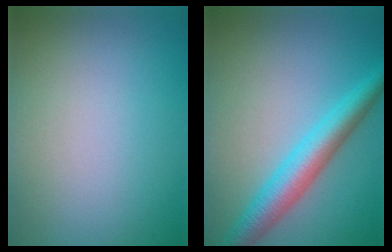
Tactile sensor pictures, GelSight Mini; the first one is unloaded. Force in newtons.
{"total": 5.1, "press": 5.1, "slide": 0.1}